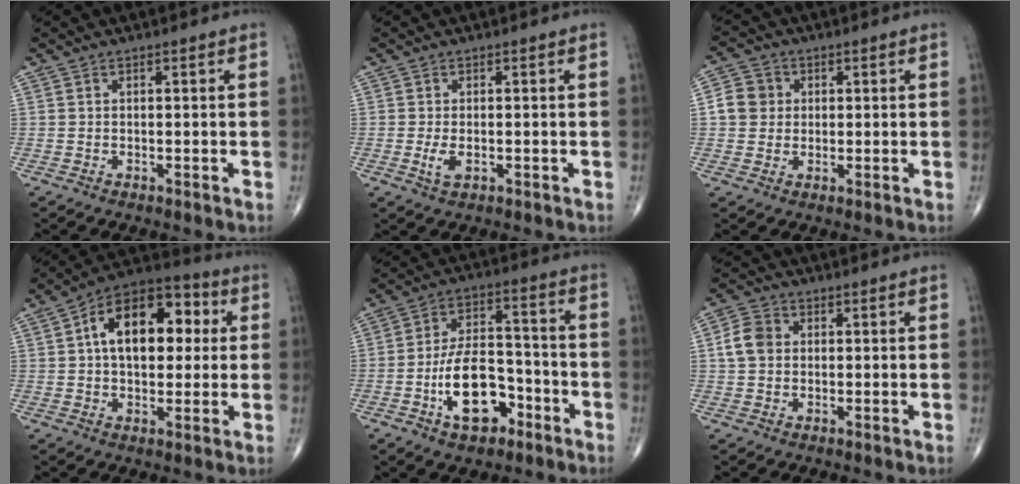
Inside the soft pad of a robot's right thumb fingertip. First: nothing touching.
{"total": 2.6, "force": [-0.6, 1.3, 2.1], "torque": [-0.047, -0.004, -0.010]}
{"total": 5.5, "force": [0.6, 5.1, 1.9], "torque": [-0.015, 0.007, 0.005]}
{"total": 17.8, "force": [3.4, 10.4, 14.0], "torque": [-0.182, 0.025, 0.044]}
{"total": 13.2, "force": [-5.5, 7.2, 9.6], "torque": [-0.145, 0.042, -0.092]}
{"total": 5.4, "force": [0.6, 4.4, 3.1], "torque": [-0.053, 0.009, 0.006]}